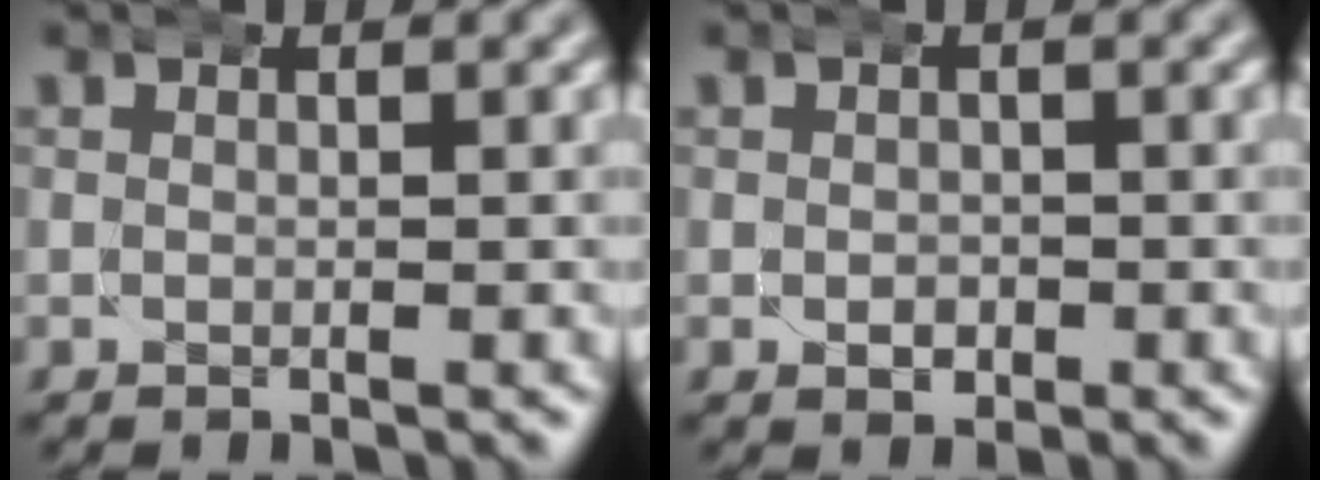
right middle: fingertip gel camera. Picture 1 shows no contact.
{"total": 1.5, "force": [-0.5, 1.3, 0.7], "torque": [-0.014, -0.008, -0.002]}